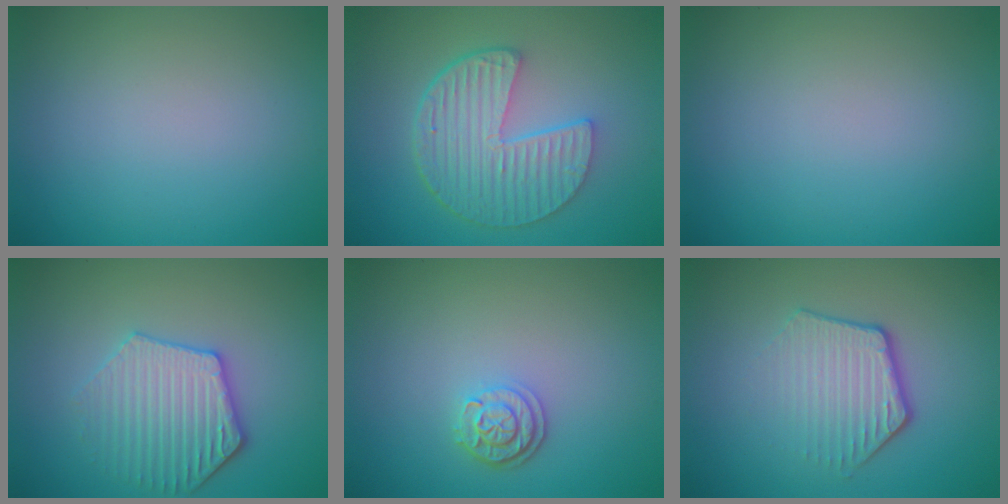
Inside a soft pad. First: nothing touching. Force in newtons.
{"total": 6.3, "press": 4.6, "slide": 4.4}
{"total": 0.0}
{"total": 4.2, "press": 3.9, "slide": 1.6}
{"total": 2.4, "press": 2.1, "slide": 1.3}
{"total": 3.8, "press": 2.9, "slide": 2.5}